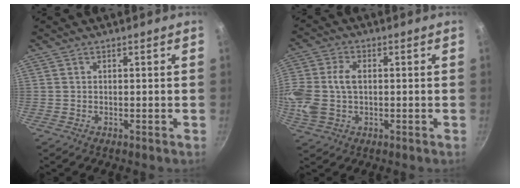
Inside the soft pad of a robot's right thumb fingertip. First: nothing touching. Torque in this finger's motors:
{"motor_torque": [1.15, 2.15, 1.27, -0.63, 0.14]}